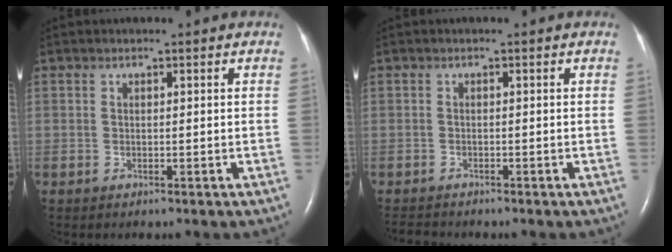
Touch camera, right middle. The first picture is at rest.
{"total": 1.8, "force": [-1.8, 0.1, 0.1], "torque": [-0.003, -0.009, -0.029]}